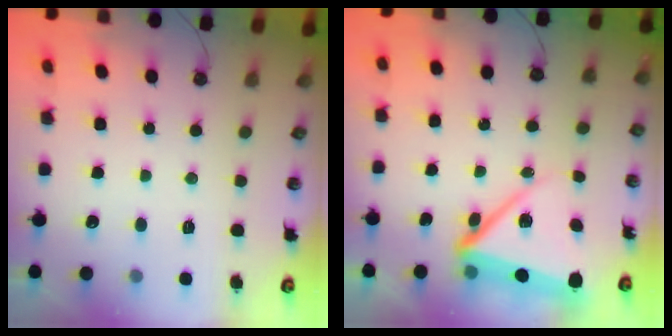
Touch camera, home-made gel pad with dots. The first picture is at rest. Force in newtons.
{"total": 11.1, "press": 11.0, "slide": 1.5}